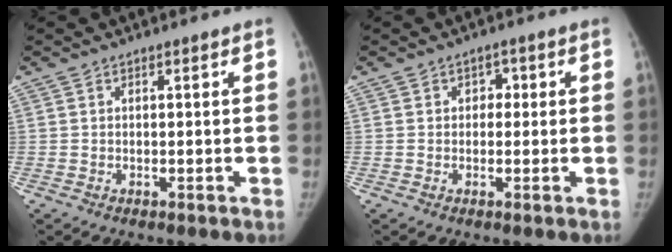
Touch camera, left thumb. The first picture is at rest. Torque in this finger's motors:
{"motor_torque": [-0.18, -0.03, 0.03, 0.51, 0.01]}